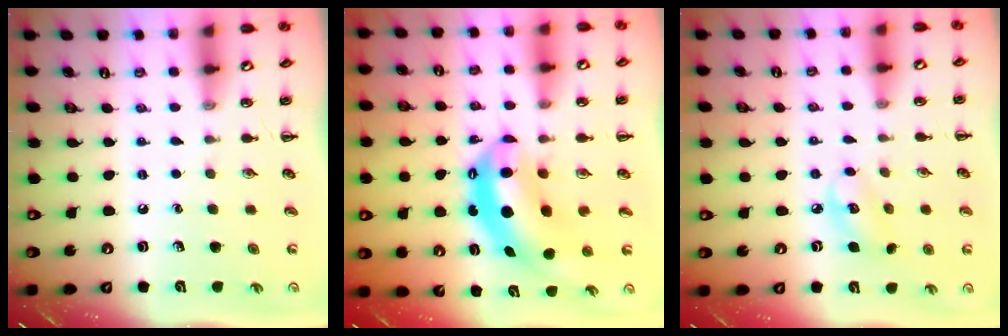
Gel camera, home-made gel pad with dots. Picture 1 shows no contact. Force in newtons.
{"total": 8.0, "press": 7.7, "slide": 1.9}
{"total": 5.8, "press": 5.7, "slide": 1.0}